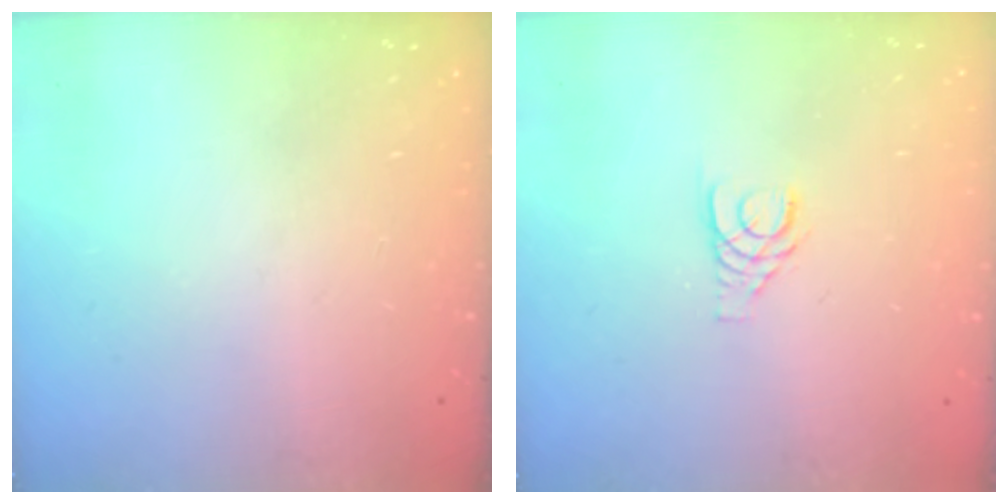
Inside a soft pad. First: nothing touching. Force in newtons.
{"total": 3.6, "press": 3.6, "slide": 0.3}